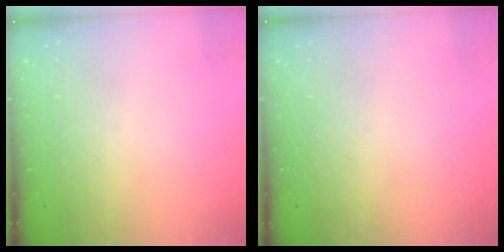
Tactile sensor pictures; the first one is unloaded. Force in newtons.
{"total": 0.0}